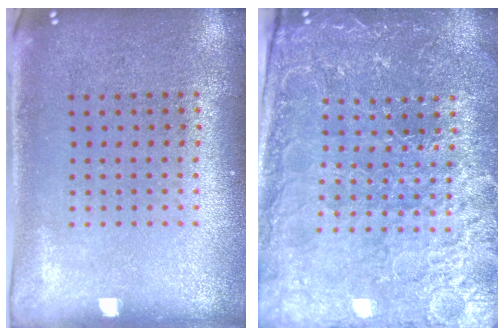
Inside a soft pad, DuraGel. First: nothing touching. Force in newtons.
{"total": 4.0, "press": 3.9, "slide": 0.9}